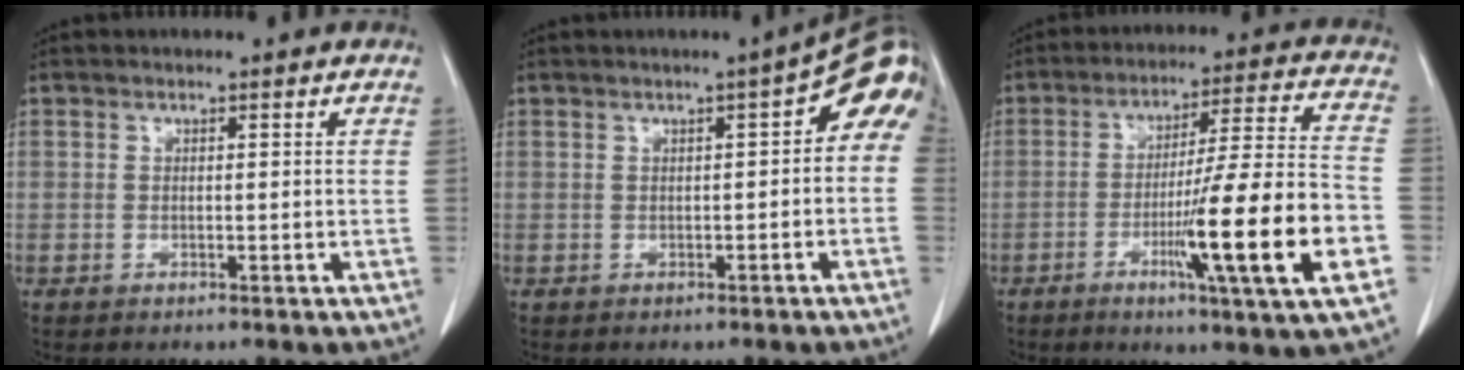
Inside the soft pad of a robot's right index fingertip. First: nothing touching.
{"total": 6.5, "force": [1.2, 1.8, 6.1], "torque": [-0.072, 0.027, 0.008]}
{"total": 17.6, "force": [-5.6, -0.6, 16.7], "torque": [-0.260, -0.012, -0.089]}